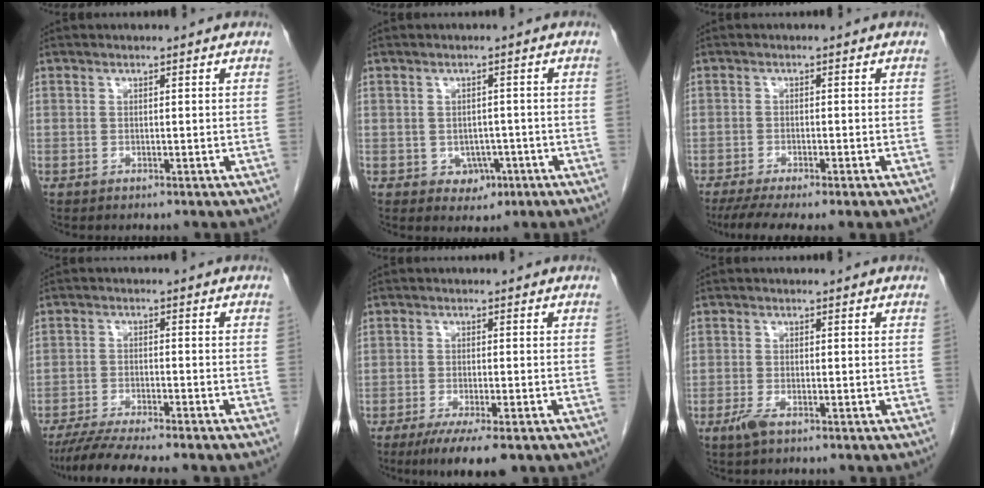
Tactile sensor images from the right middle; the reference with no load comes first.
{"total": 3.2, "force": [-1.1, 2.6, 1.5], "torque": [-0.010, 0.006, -0.003]}
{"total": 7.5, "force": [-5.8, 0.6, 4.8], "torque": [-0.066, -0.013, -0.087]}
{"total": 8.9, "force": [-7.5, 0.0, 4.7], "torque": [-0.067, -0.020, -0.118]}
{"total": 7.6, "force": [-5.1, 1.3, 5.5], "torque": [-0.082, -0.018, -0.075]}
{"total": 2.1, "force": [-1.3, 0.5, 1.6], "torque": [-0.039, -0.004, -0.026]}